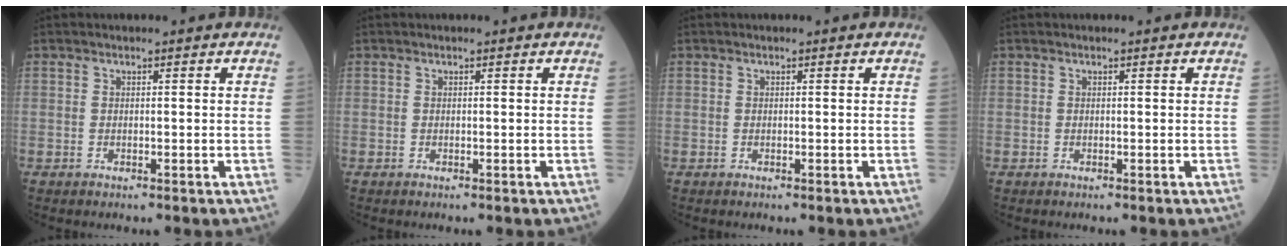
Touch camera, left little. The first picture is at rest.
{"total": 0.0}
{"total": 0.0}
{"total": 0.0}